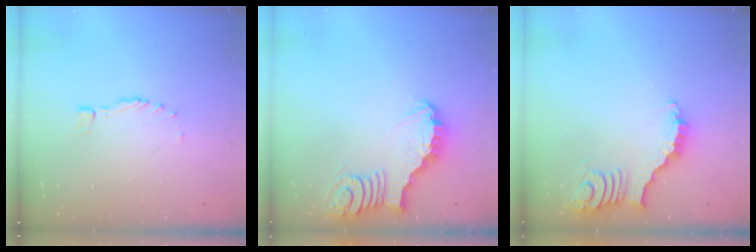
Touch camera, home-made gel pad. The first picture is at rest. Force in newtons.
{"total": 3.4, "press": 3.4, "slide": 0.4}
{"total": 3.0, "press": 3.0, "slide": 0.5}